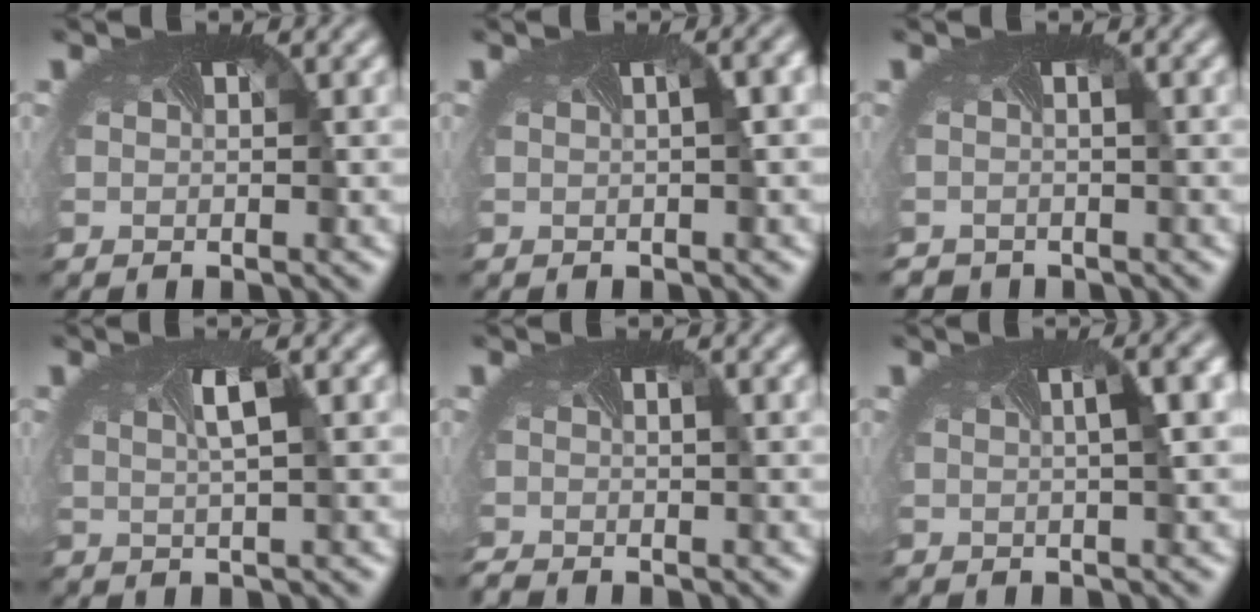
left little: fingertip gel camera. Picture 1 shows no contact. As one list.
[{"total": 3.6, "force": [0.9, 1.3, 3.3], "torque": [-0.017, 0.027, -0.001]}, {"total": 1.6, "force": [-1.4, 0.7, 0.4], "torque": [0.007, -0.010, -0.019]}, {"total": 1.7, "force": [0.3, 0.0, 1.6], "torque": [-0.027, 0.000, 0.005]}, {"total": 1.5, "force": [-1.3, 0.0, 0.8], "torque": [-0.017, -0.011, -0.025]}, {"total": 4.2, "force": [1.0, 1.1, 3.9], "torque": [-0.023, 0.018, 0.007]}]